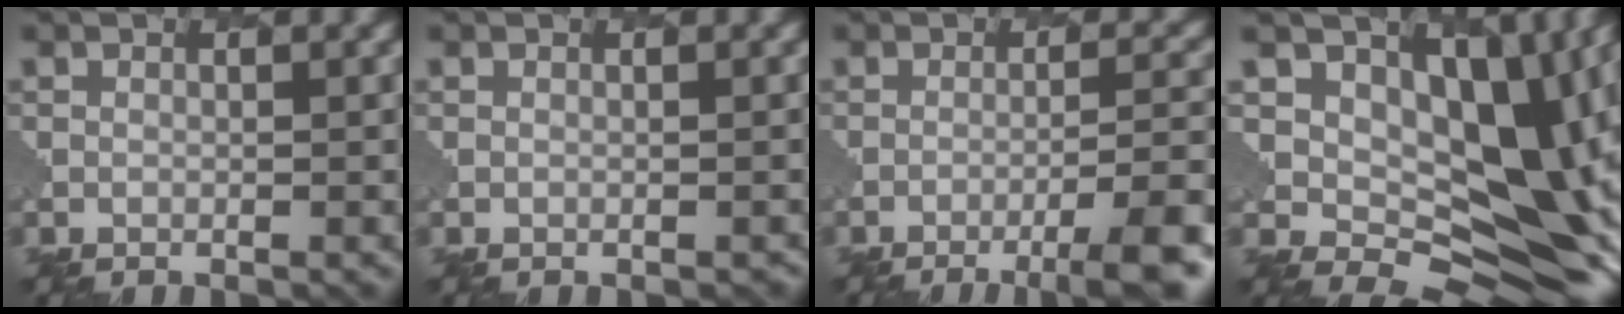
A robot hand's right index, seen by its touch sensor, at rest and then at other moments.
{"total": 0.9, "force": [-0.6, 0.4, 0.5], "torque": [-0.001, 0.003, -0.001]}
{"total": 6.2, "force": [-4.5, 0.9, 4.2], "torque": [-0.055, 0.013, -0.072]}
{"total": 12.9, "force": [4.2, 8.0, 9.1], "torque": [-0.133, -0.009, 0.063]}